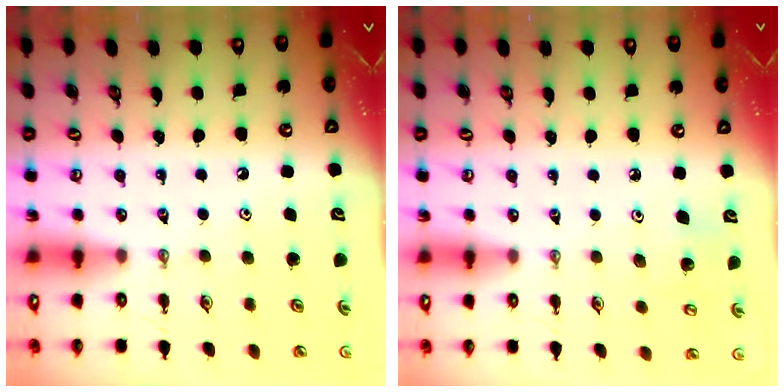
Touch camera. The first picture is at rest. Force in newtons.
{"total": 5.5, "press": 5.4, "slide": 1.1}